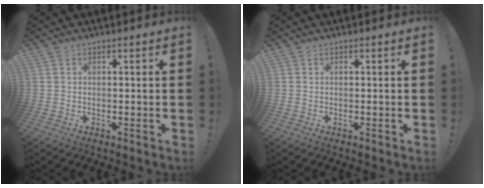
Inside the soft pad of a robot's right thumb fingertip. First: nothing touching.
{"total": 0.0}